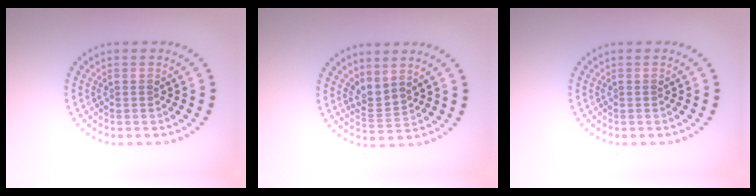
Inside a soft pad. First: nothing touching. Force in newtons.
{"total": 2.1, "press": 1.4, "slide": 1.5}
{"total": 0.0}